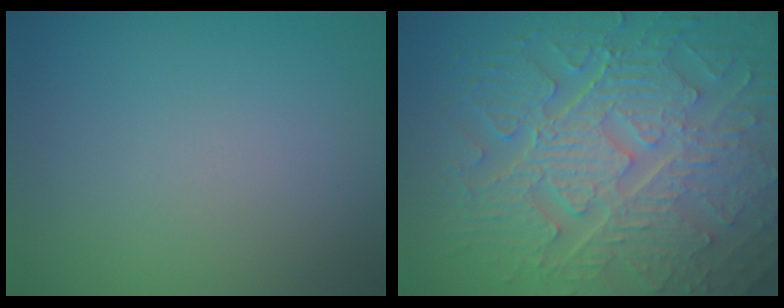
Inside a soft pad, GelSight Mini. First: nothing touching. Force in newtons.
{"total": 10.7, "press": 7.1, "slide": 8.0}